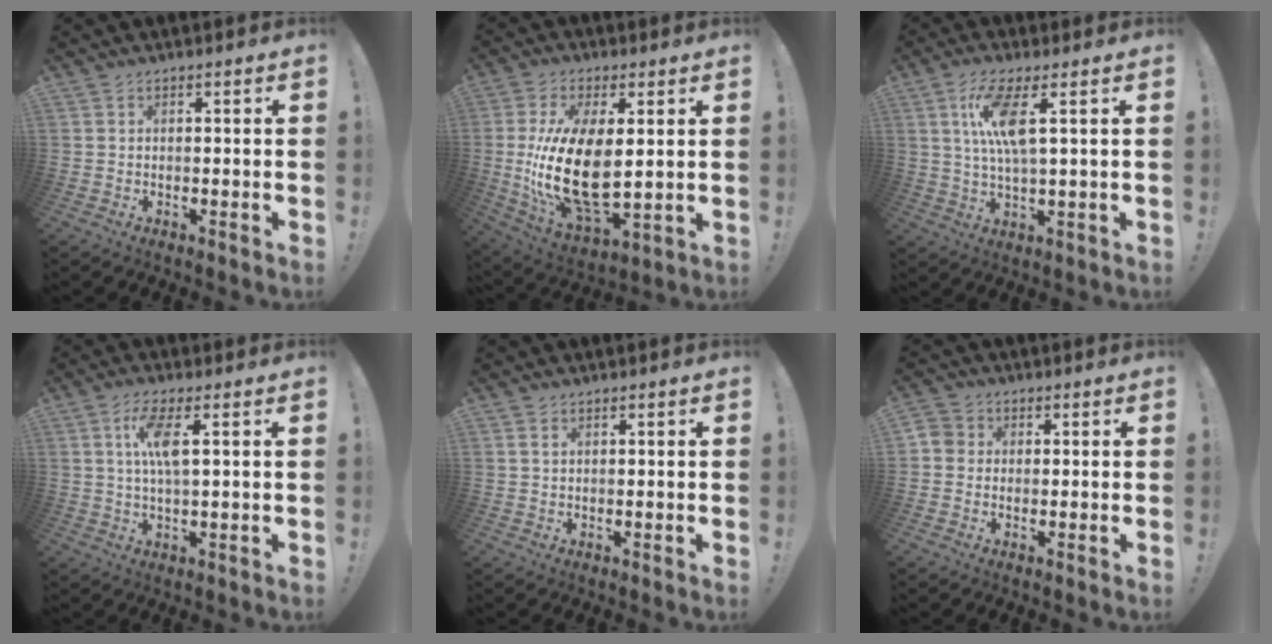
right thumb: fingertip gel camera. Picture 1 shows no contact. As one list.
[{"total": 20.4, "force": [1.0, 10.1, 17.7], "torque": [-0.346, -0.025, 0.026]}, {"total": 10.4, "force": [3.5, 2.2, 9.6], "torque": [-0.188, -0.001, 0.057]}, {"total": 8.2, "force": [2.3, 2.0, 7.7], "torque": [-0.152, 0.000, 0.035]}, {"total": 1.2, "force": [0.6, 0.5, 0.9], "torque": [-0.014, 0.000, 0.010]}, {"total": 3.3, "force": [-0.7, 3.0, 1.3], "torque": [-0.021, 0.013, -0.012]}]